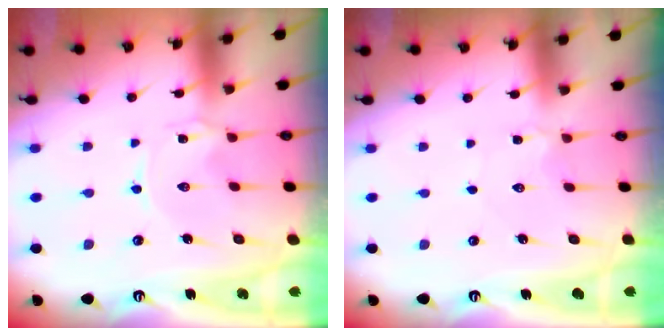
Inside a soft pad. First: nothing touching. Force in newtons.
{"total": 2.8, "press": 2.8, "slide": 0.3}